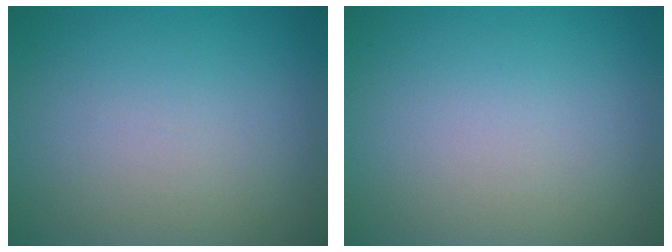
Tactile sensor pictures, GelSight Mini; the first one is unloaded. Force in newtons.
{"total": 0.0}